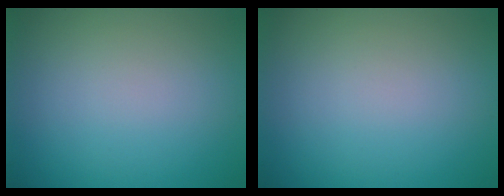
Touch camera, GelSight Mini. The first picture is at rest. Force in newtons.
{"total": 0.0}